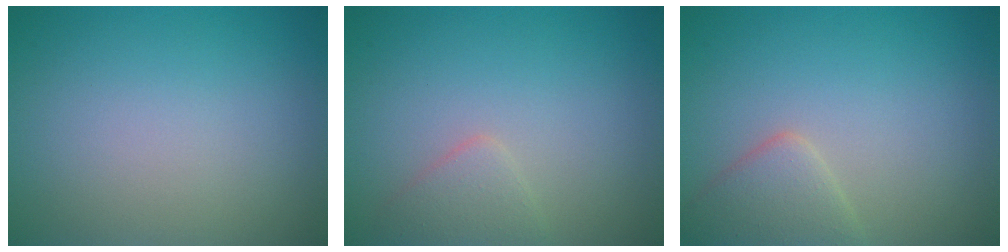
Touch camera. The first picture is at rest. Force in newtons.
{"total": 1.7, "press": 1.7, "slide": 0.1}
{"total": 2.9, "press": 2.9, "slide": 0.2}